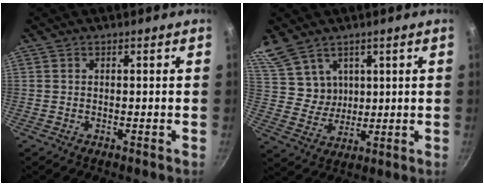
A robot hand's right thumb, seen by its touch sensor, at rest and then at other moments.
{"total": 11.8, "force": [7.4, 8.1, 4.3], "torque": [-0.072, -0.014, 0.166]}